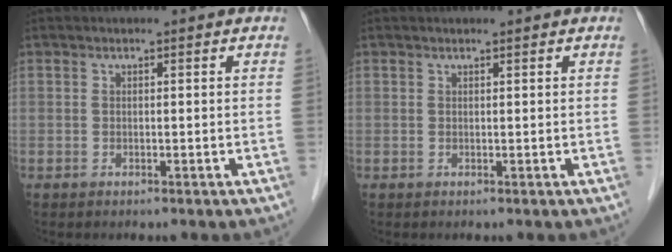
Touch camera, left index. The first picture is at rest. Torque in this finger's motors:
{"motor_torque": [0.07, -0.08, 0.00, 0.01]}